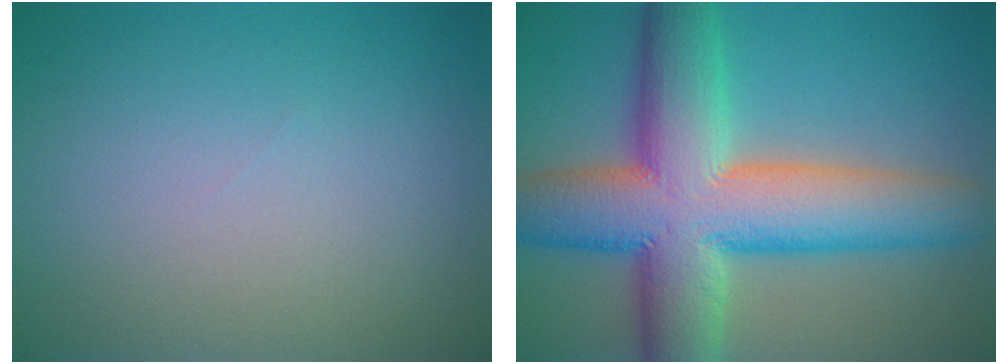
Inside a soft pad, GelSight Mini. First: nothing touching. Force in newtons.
{"total": 13.4, "press": 13.4, "slide": 0.4}